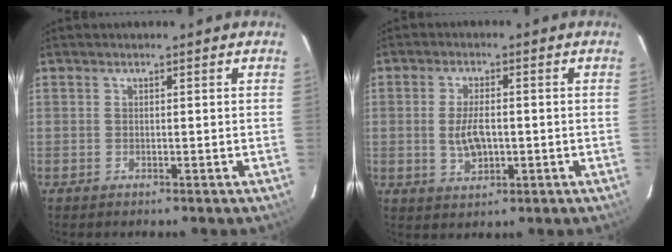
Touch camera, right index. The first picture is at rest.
{"total": 5.8, "force": [-0.5, 2.9, 5.0], "torque": [-0.098, -0.002, -0.004]}